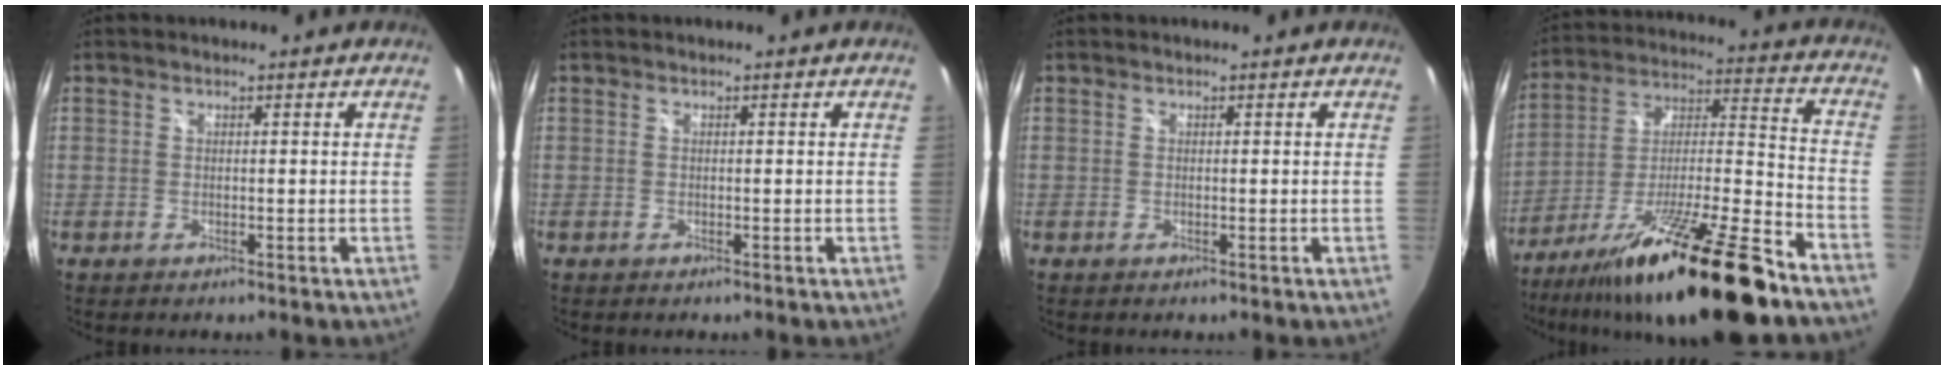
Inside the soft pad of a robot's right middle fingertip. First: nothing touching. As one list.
[{"total": 0.0}, {"total": 0.0}, {"total": 23.1, "force": [-16.2, 2.0, 16.4], "torque": [-0.271, -0.015, -0.270]}]